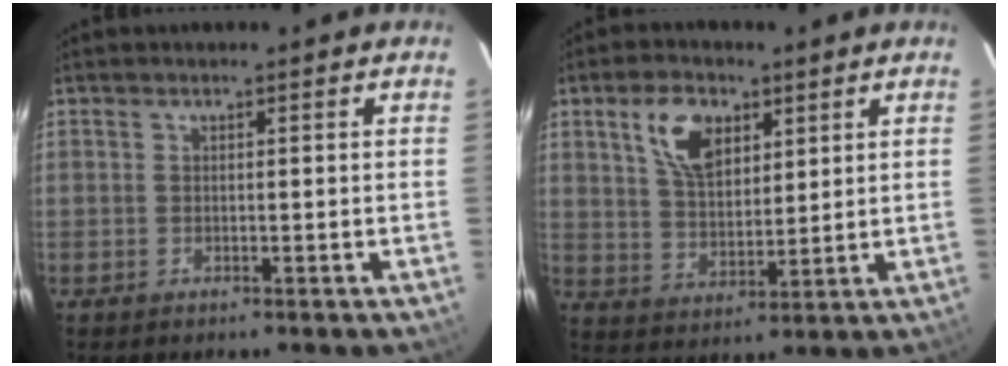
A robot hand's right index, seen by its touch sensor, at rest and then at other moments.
{"total": 9.7, "force": [4.5, 5.5, 6.5], "torque": [-0.121, 0.014, 0.087]}